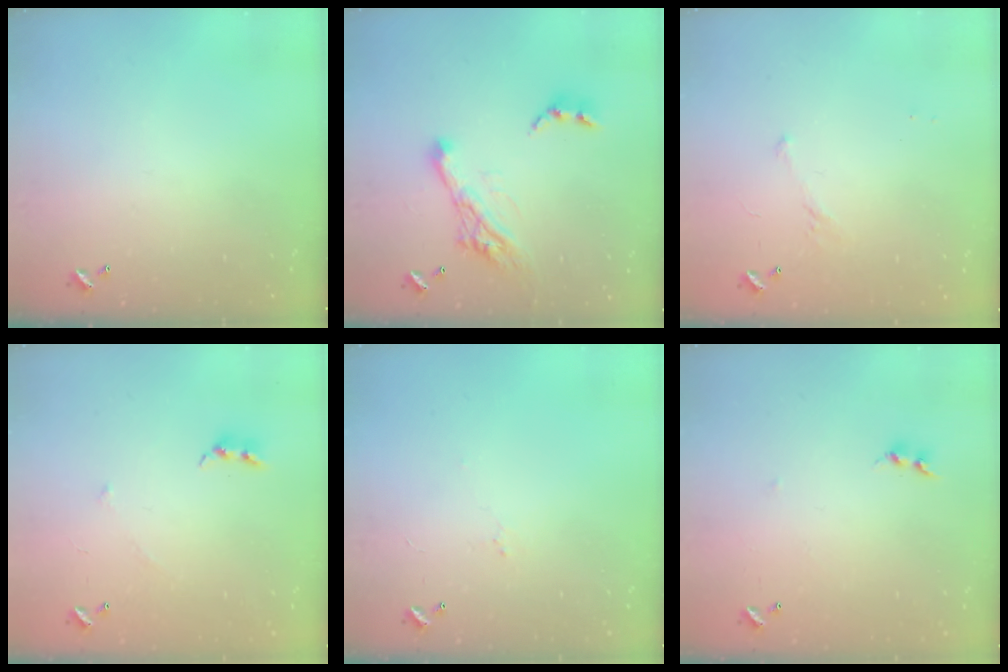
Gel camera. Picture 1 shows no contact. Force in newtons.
{"total": 13.4, "press": 13.3, "slide": 1.4}
{"total": 4.7, "press": 4.6, "slide": 0.9}
{"total": 4.8, "press": 4.7, "slide": 0.8}
{"total": 1.9, "press": 1.8, "slide": 0.6}
{"total": 7.6, "press": 7.6, "slide": 0.4}